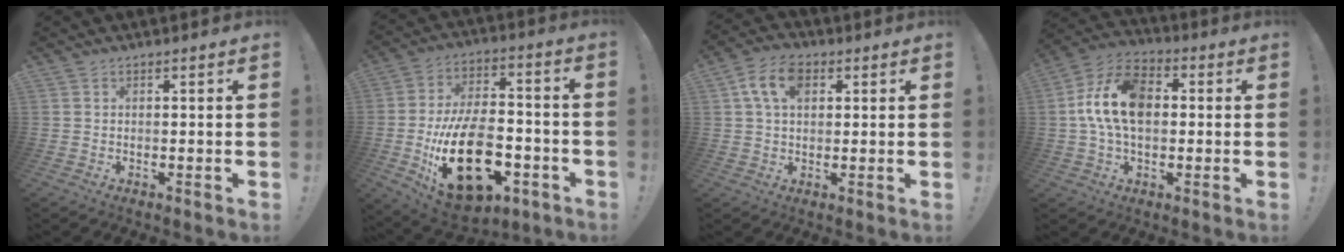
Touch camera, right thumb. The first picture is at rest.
{"total": 25.9, "force": [-8.2, 15.1, 19.3], "torque": [-0.351, 0.045, -0.120]}
{"total": 9.2, "force": [3.0, 6.0, 6.2], "torque": [-0.115, 0.009, 0.057]}
{"total": 15.1, "force": [1.0, 9.8, 11.5], "torque": [-0.216, 0.010, 0.016]}